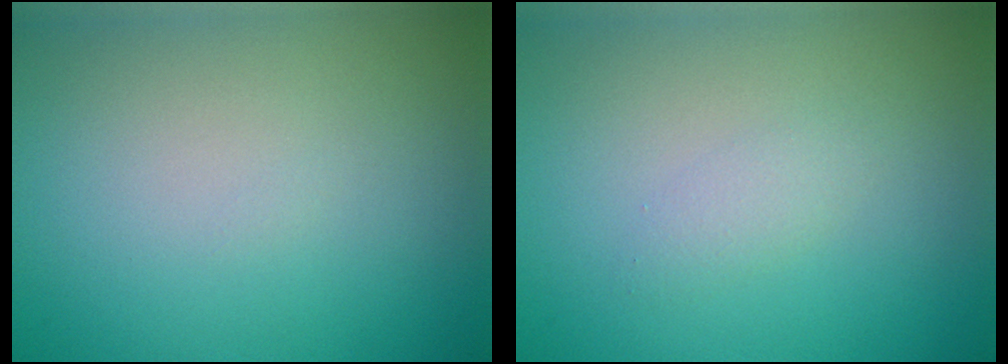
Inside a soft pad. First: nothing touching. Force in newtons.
{"total": 1.1, "press": 1.1, "slide": 0.1}